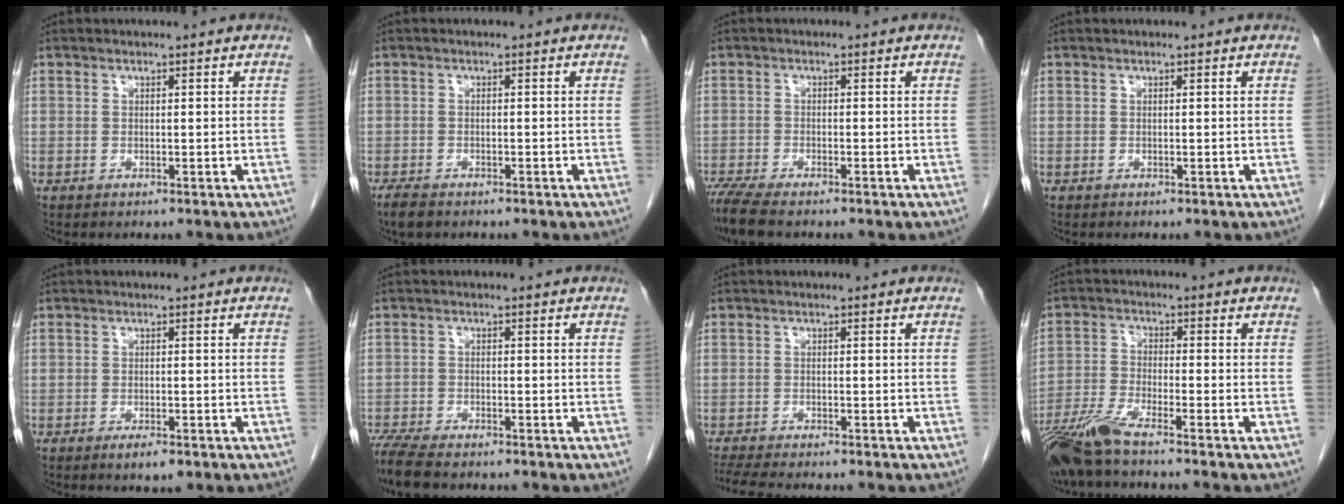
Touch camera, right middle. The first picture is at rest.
{"total": 2.6, "force": [-2.0, 0.9, 1.4], "torque": [-0.028, -0.005, -0.031]}
{"total": 5.8, "force": [-4.8, 0.8, 3.2], "torque": [-0.059, -0.016, -0.085]}
{"total": 0.0}
{"total": 2.4, "force": [-1.5, 0.7, 1.8], "torque": [-0.031, -0.002, -0.021]}
{"total": 7.3, "force": [-6.2, 1.6, 3.6], "torque": [-0.065, -0.017, -0.108]}
{"total": 7.6, "force": [-6.7, 0.7, 3.6], "torque": [-0.053, -0.011, -0.105]}
{"total": 7.6, "force": [-6.2, -0.5, 4.3], "torque": [-0.085, -0.029, -0.123]}